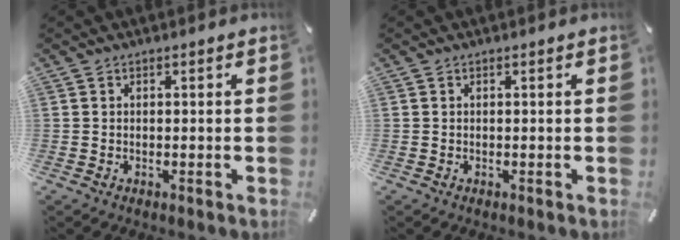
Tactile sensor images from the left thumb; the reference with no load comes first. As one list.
[{"total": 0.0}]